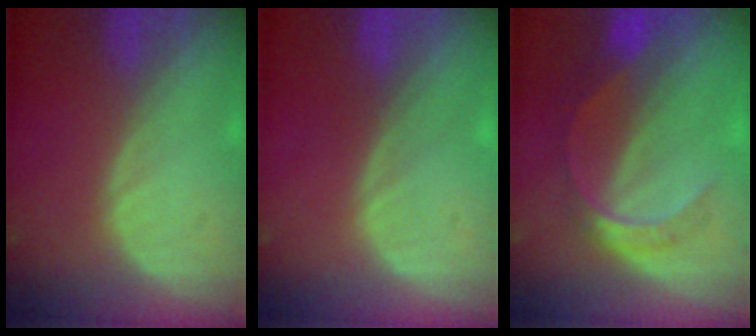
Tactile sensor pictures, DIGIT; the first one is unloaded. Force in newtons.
{"total": 0.0}
{"total": 6.4, "press": 5.5, "slide": 3.2}